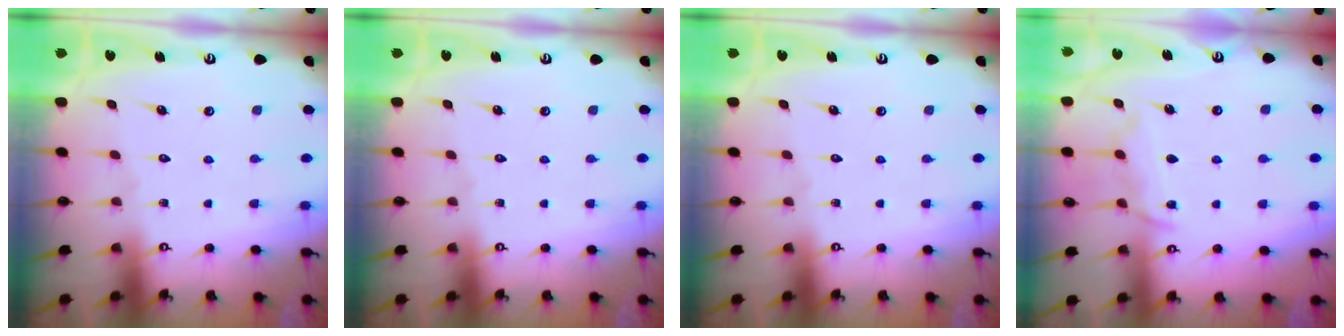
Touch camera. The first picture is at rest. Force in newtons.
{"total": 0.0}
{"total": 0.0}
{"total": 9.0, "press": 9.0, "slide": 1.1}